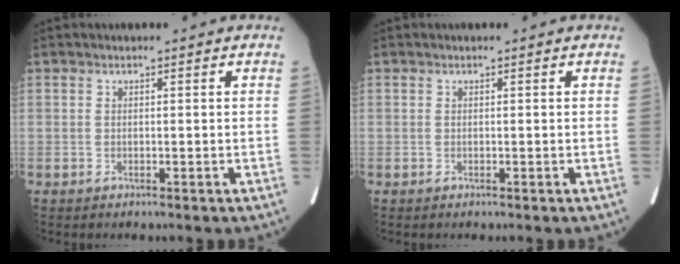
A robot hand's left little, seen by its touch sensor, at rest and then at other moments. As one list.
[{"total": 0.0}]